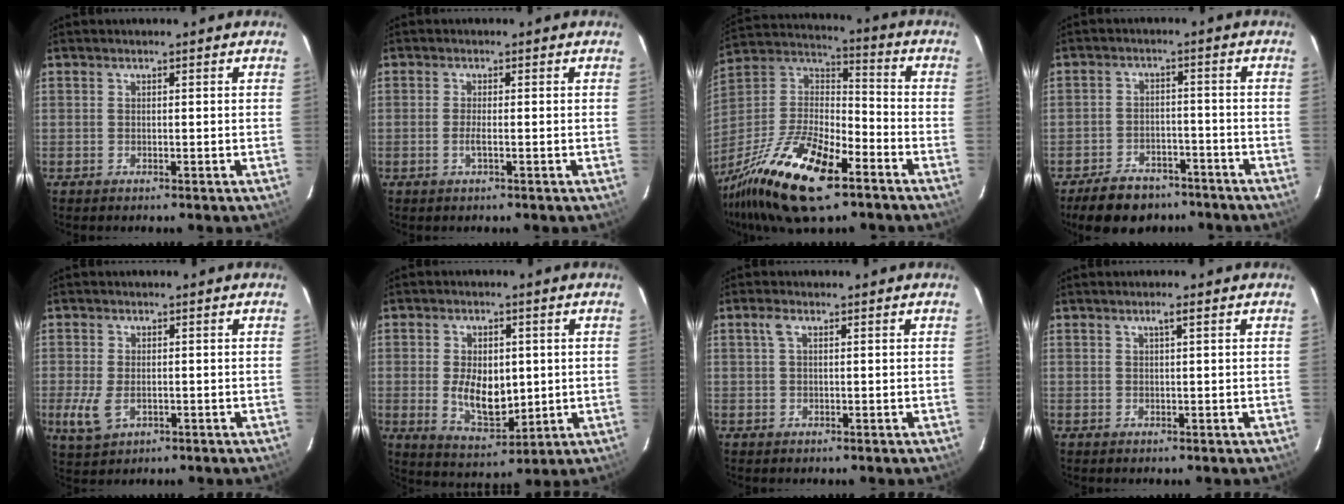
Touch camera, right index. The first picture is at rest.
{"total": 1.6, "force": [-0.6, 0.0, 1.5], "torque": [-0.031, -0.003, -0.012]}
{"total": 24.0, "force": [-14.5, 8.9, 17.0], "torque": [-0.347, -0.025, -0.262]}
{"total": 11.2, "force": [-8.6, 6.1, 3.8], "torque": [-0.094, 0.016, -0.115]}
{"total": 5.4, "force": [-1.4, 3.2, 4.1], "torque": [-0.095, -0.012, -0.022]}
{"total": 9.6, "force": [-0.1, 5.6, 7.8], "torque": [-0.148, -0.009, 0.011]}
{"total": 1.6, "force": [0.6, 0.6, 1.4], "torque": [-0.031, 0.006, 0.010]}
{"total": 1.1, "force": [0.5, -0.2, 0.9], "torque": [-0.017, 0.005, 0.009]}